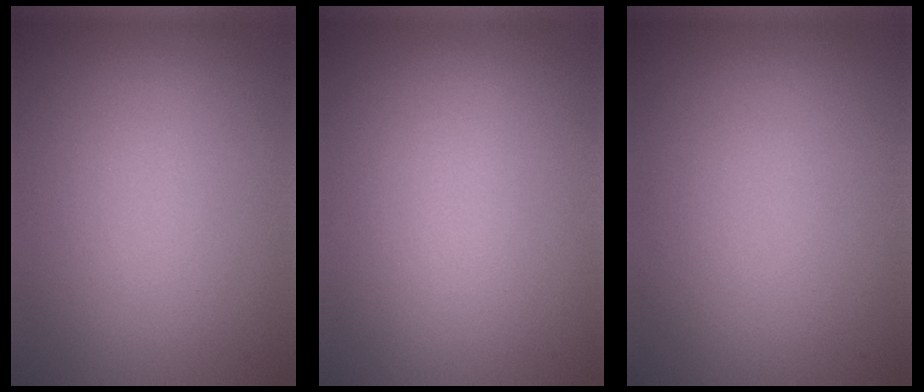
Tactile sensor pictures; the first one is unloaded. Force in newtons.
{"total": 0.0}
{"total": 0.0}